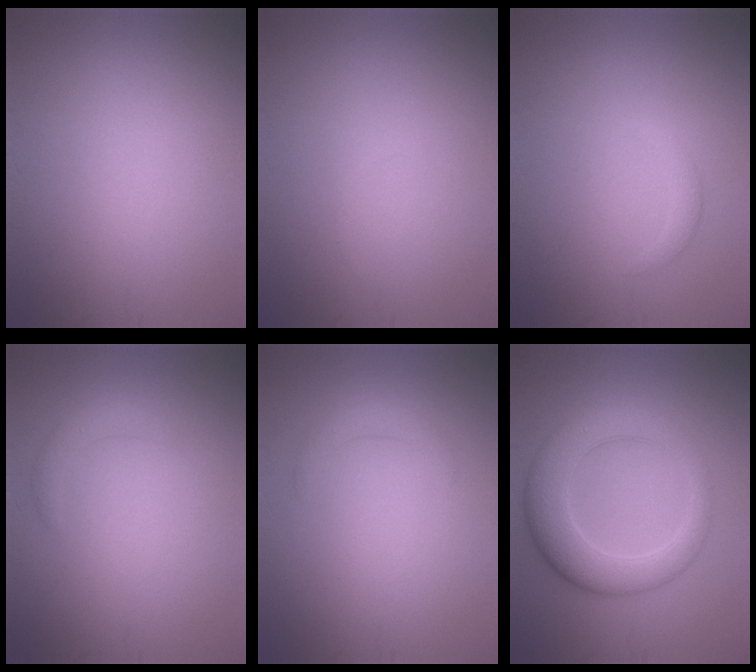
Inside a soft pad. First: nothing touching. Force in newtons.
{"total": 0.0}
{"total": 1.1, "press": 1.1, "slide": 0.0}
{"total": 1.6, "press": 1.6, "slide": 0.0}
{"total": 1.4, "press": 1.4, "slide": 0.0}
{"total": 6.5, "press": 6.5, "slide": 0.2}